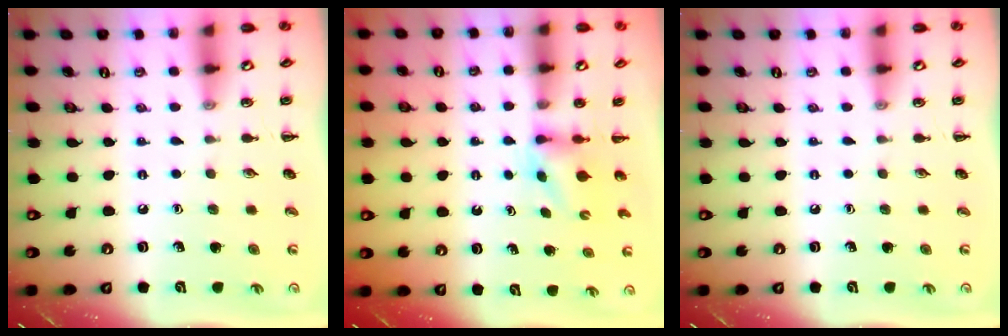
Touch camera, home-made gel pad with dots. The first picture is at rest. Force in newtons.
{"total": 2.7, "press": 2.5, "slide": 1.0}
{"total": 0.0}